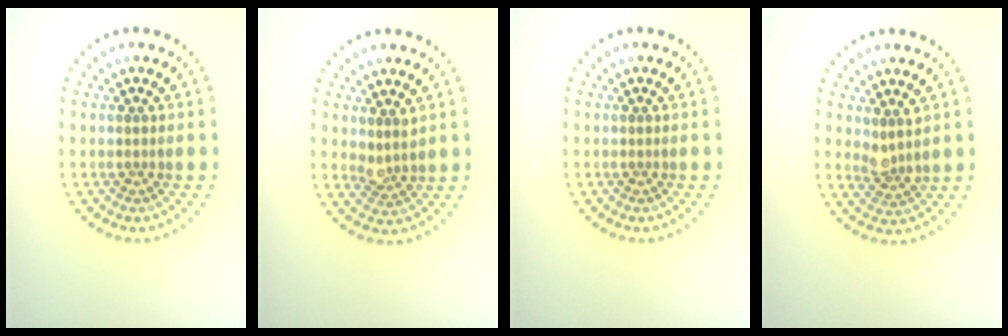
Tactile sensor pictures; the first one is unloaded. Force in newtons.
{"total": 1.9, "press": 1.5, "slide": 1.1}
{"total": 0.0}
{"total": 2.0, "press": 1.6, "slide": 1.2}